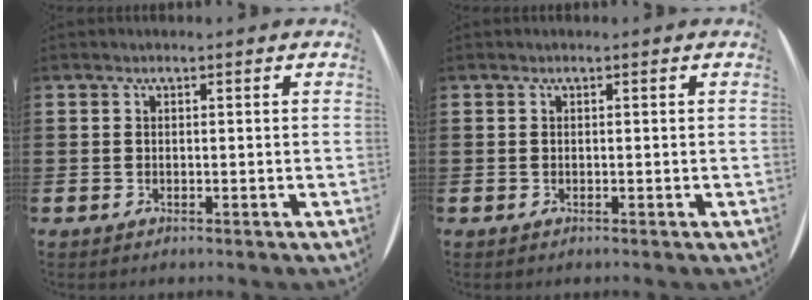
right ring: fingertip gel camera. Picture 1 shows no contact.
{"total": 0.0}